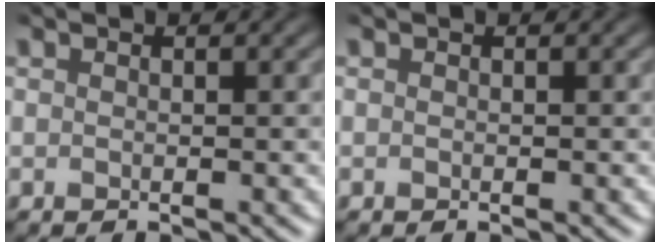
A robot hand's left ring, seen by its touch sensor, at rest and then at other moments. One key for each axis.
{"total": 0.0}